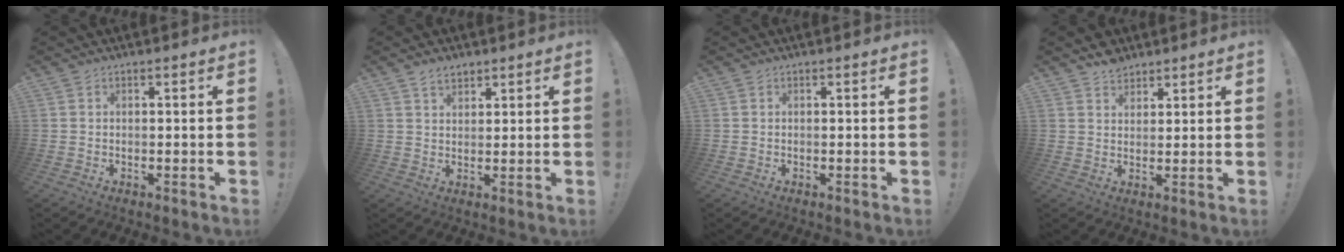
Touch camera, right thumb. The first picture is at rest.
{"total": 3.6, "force": [2.7, 2.0, 1.2], "torque": [-0.007, -0.016, 0.048]}
{"total": 0.0}
{"total": 4.1, "force": [3.5, 2.2, 0.6], "torque": [-0.005, -0.020, 0.064]}